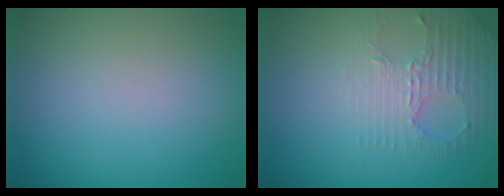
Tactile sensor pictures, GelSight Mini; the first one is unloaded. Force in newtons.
{"total": 2.9, "press": 2.3, "slide": 1.8}